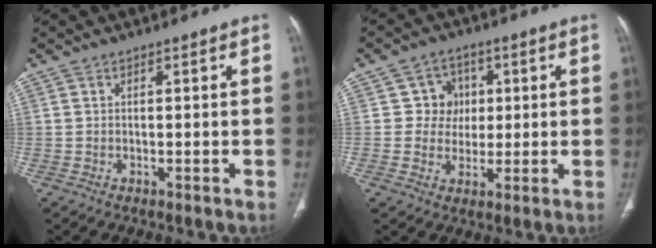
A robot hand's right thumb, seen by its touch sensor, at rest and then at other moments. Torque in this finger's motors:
{"motor_torque": [-0.52, 0.37, 0.11, -0.38, -0.02]}